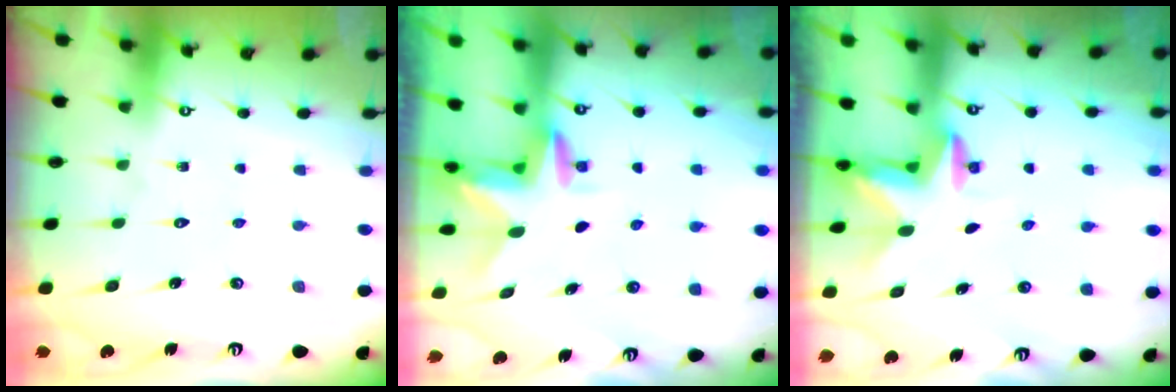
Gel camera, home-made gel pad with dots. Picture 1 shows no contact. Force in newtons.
{"total": 2.9, "press": 2.9, "slide": 0.3}
{"total": 2.6, "press": 2.5, "slide": 0.4}